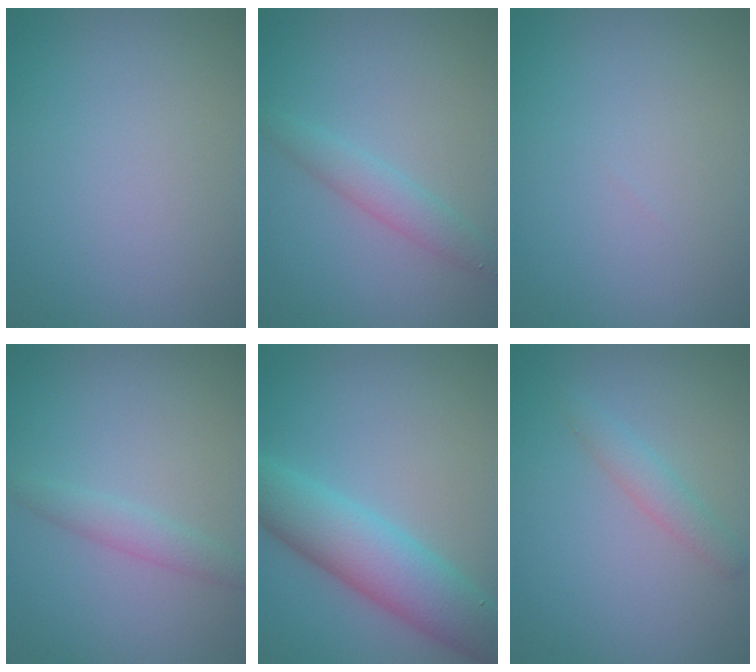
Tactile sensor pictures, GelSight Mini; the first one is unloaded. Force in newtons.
{"total": 2.1, "press": 2.1, "slide": 0.0}
{"total": 0.0}
{"total": 1.7, "press": 1.7, "slide": 0.1}
{"total": 6.9, "press": 6.9, "slide": 0.1}
{"total": 1.7, "press": 1.7, "slide": 0.1}